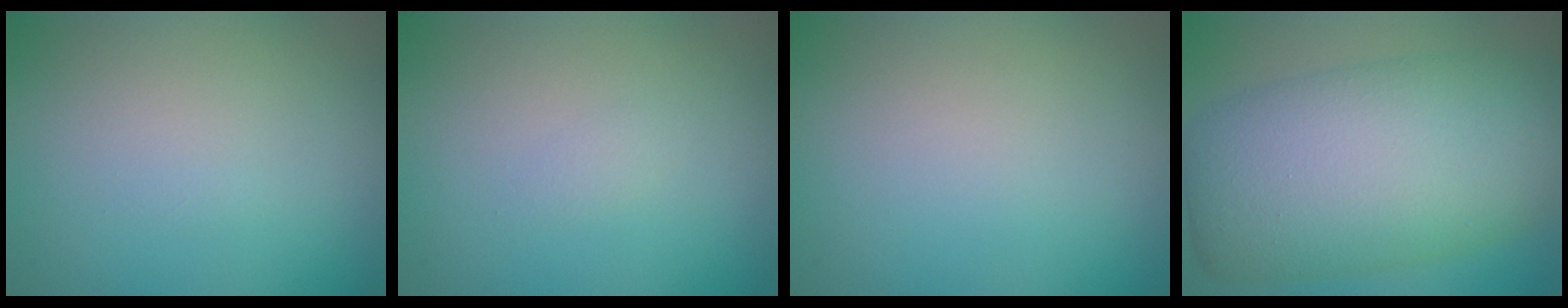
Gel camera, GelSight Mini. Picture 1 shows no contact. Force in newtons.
{"total": 0.7, "press": 0.7, "slide": 0.1}
{"total": 0.0}
{"total": 12.5, "press": 12.5, "slide": 0.4}